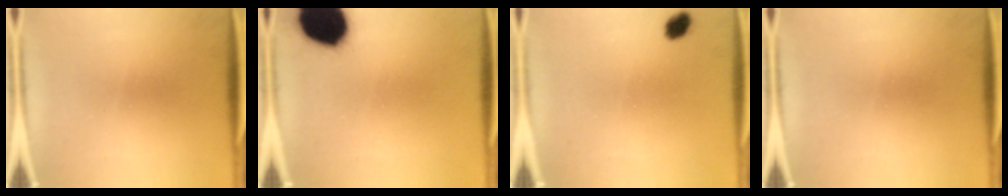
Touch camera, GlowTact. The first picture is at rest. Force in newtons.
{"total": 19.7}
{"total": 2.8}
{"total": 0.0}